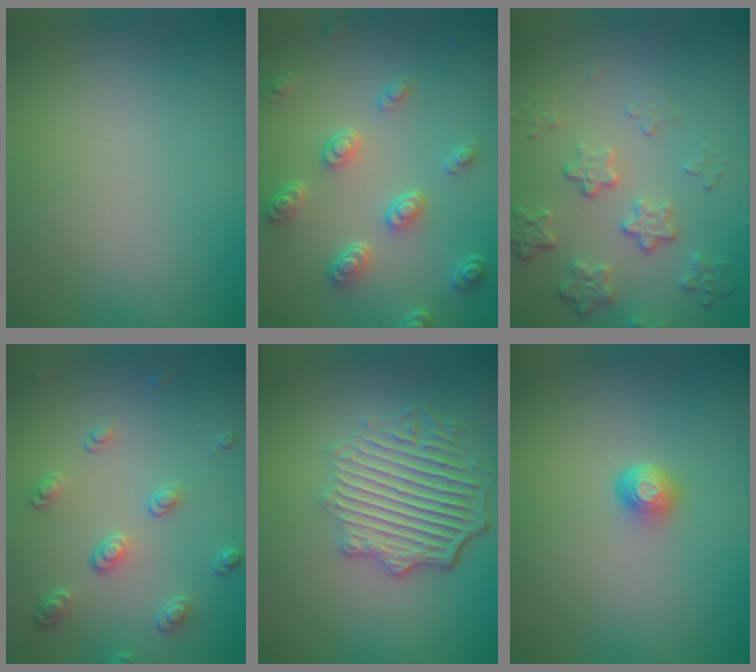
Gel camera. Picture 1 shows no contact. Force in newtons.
{"total": 4.5, "press": 3.4, "slide": 2.9}
{"total": 4.2, "press": 3.1, "slide": 2.8}
{"total": 2.8, "press": 2.5, "slide": 1.1}
{"total": 6.0, "press": 4.6, "slide": 3.8}
{"total": 1.6, "press": 1.2, "slide": 1.1}